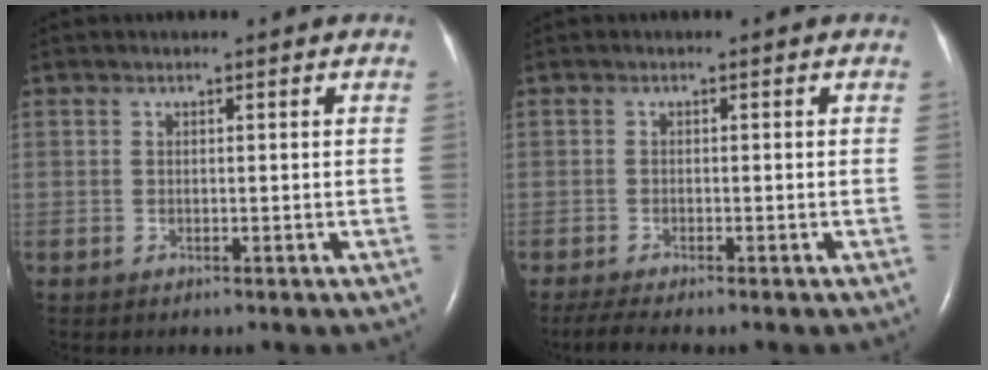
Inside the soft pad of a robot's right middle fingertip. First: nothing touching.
{"total": 3.4, "force": [-2.7, -0.1, 1.9], "torque": [-0.040, -0.010, -0.048]}